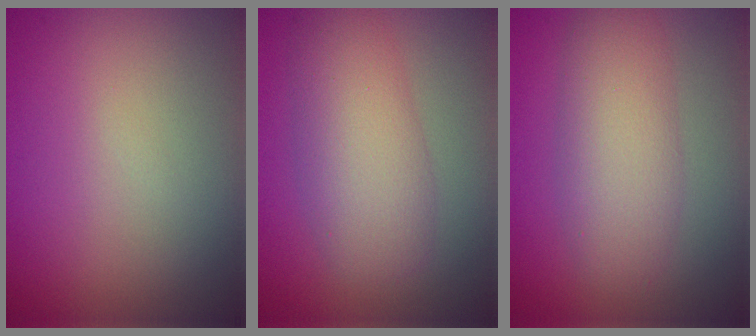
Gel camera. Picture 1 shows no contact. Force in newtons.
{"total": 5.5, "press": 5.5, "slide": 0.2}
{"total": 4.9, "press": 4.9, "slide": 0.2}